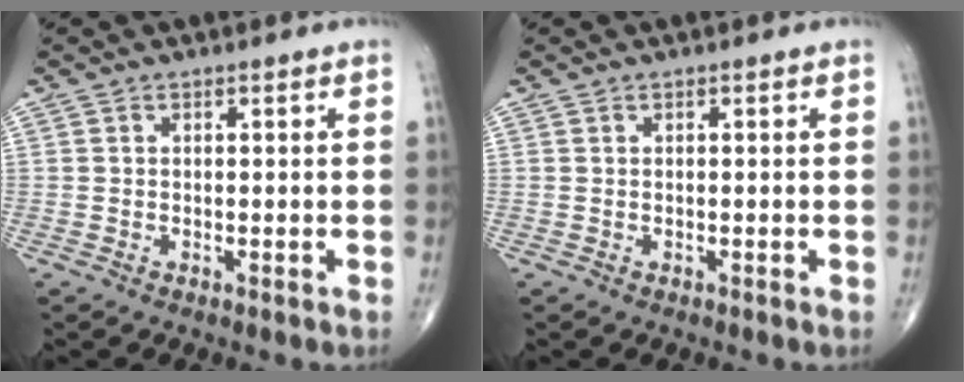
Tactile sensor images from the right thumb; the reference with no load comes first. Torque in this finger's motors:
{"motor_torque": [-0.02, 0.02, 0.00, 0.00, 0.00]}